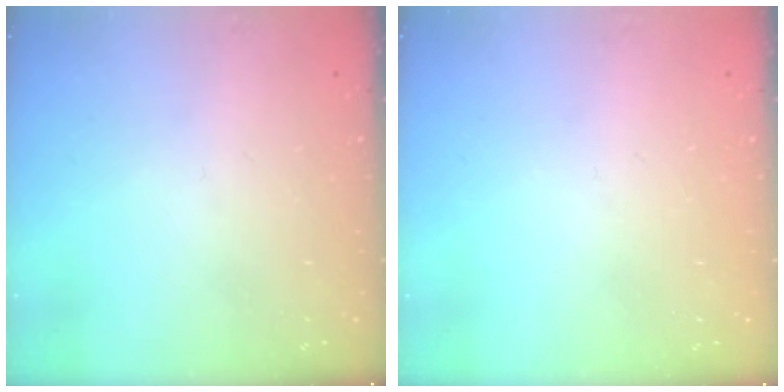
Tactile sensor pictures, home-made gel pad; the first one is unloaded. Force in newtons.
{"total": 0.0}